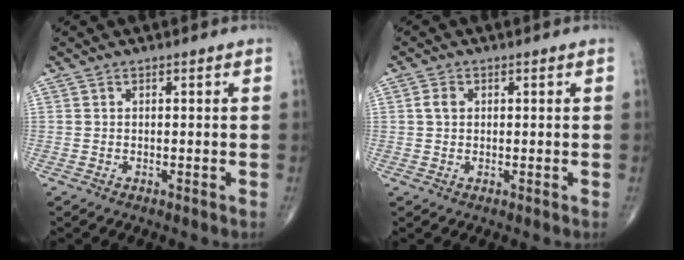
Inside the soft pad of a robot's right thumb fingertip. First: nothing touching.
{"total": 2.1, "force": [0.4, 1.6, 1.3], "torque": [-0.024, 0.005, 0.008]}